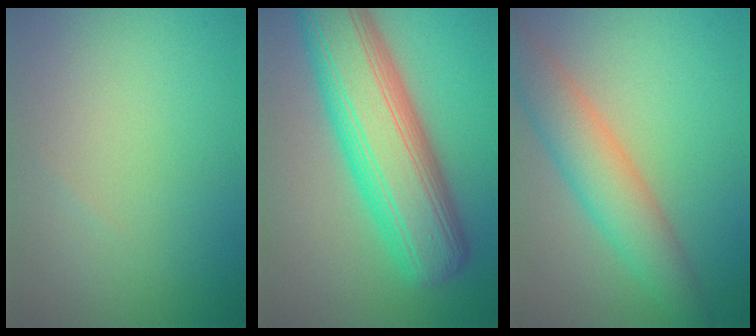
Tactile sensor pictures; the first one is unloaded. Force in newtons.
{"total": 12.0, "press": 12.0, "slide": 0.6}
{"total": 5.4, "press": 5.4, "slide": 0.2}